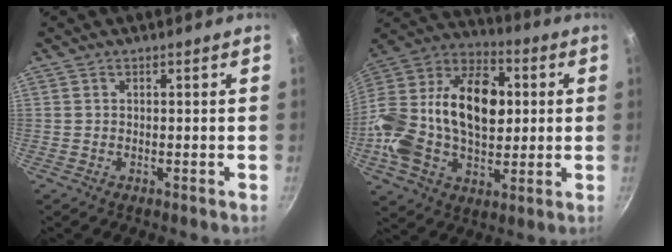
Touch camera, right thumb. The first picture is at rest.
{"total": 29.2, "force": [2.1, 19.2, 21.9], "torque": [-0.392, 0.037, 0.022]}